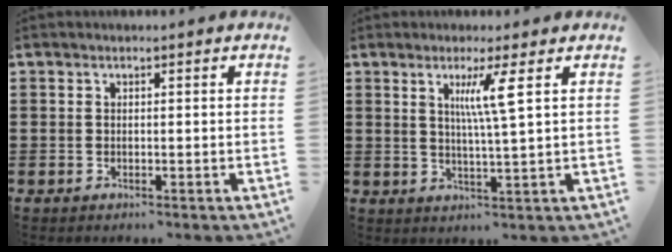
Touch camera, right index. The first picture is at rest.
{"total": 5.0, "force": [1.8, -0.6, 4.6], "torque": [-0.094, -0.005, 0.026]}